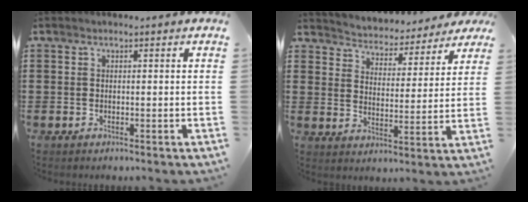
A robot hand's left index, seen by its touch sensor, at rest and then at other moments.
{"total": 3.5, "force": [3.5, 0.0, -0.3], "torque": [-0.019, -0.033, 0.053]}